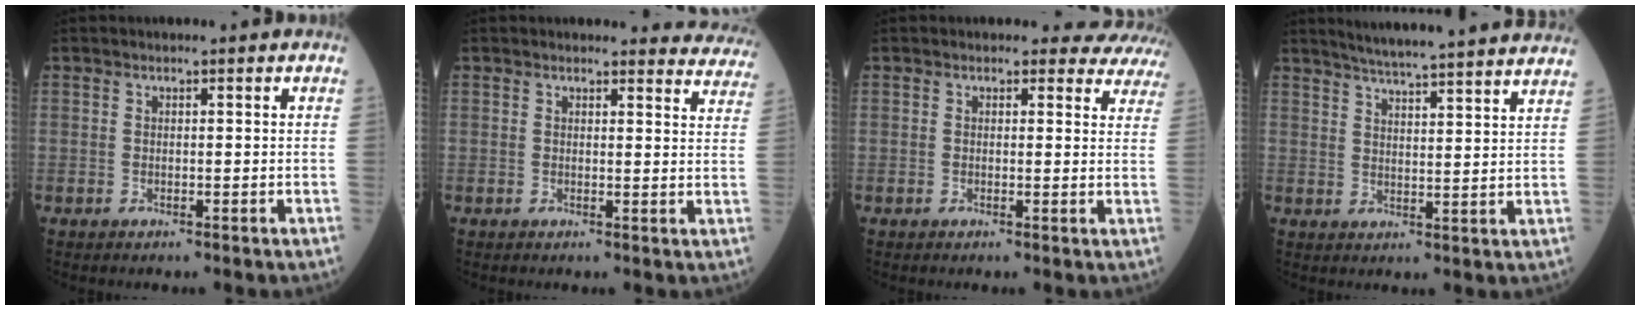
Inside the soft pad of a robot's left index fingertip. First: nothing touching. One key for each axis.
{"total": 9.5, "fx": 9.2, "fy": 2.1, "fz": 0.0, "tx": 0.050, "ty": -0.040, "tz": 0.057}
{"total": 7.7, "fx": 7.1, "fy": 2.8, "fz": -0.4, "tx": 0.055, "ty": -0.013, "tz": 0.032}
{"total": 20.0, "fx": 18.4, "fy": -0.3, "fz": 7.9, "tx": -0.122, "ty": -0.014, "tz": 0.235}